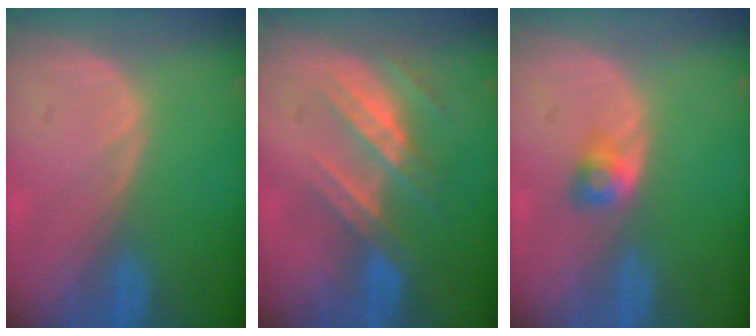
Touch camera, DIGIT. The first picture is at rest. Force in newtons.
{"total": 7.2, "press": 6.5, "slide": 3.1}
{"total": 2.6, "press": 2.3, "slide": 1.2}